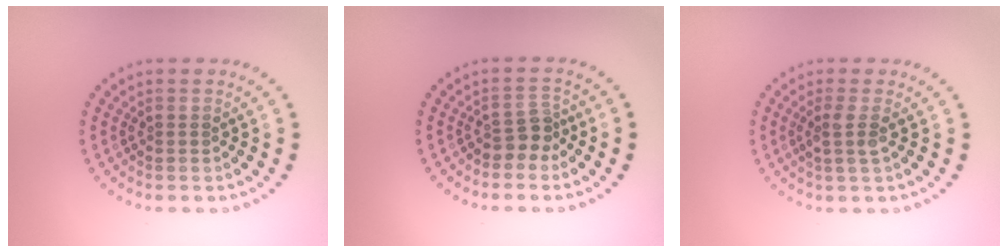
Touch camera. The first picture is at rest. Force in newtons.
{"total": 2.2, "press": 1.7, "slide": 1.4}
{"total": 1.8, "press": 1.4, "slide": 1.1}